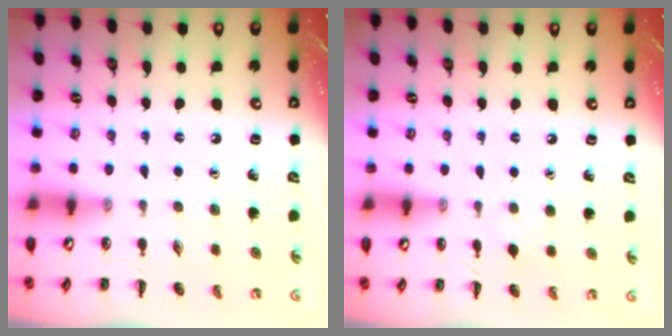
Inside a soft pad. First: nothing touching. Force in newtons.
{"total": 2.4, "press": 2.3, "slide": 0.9}